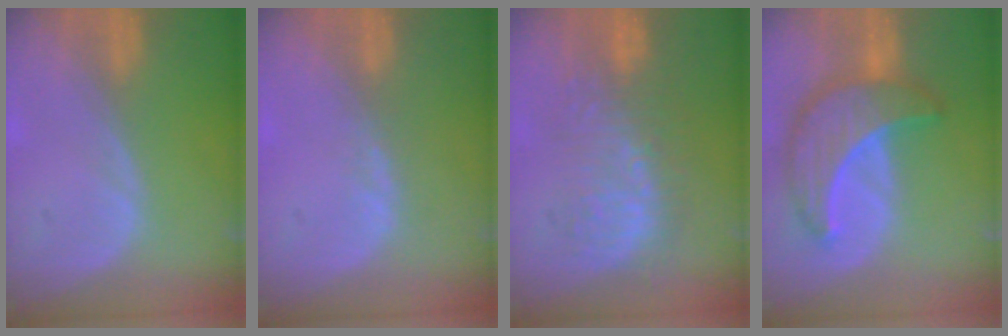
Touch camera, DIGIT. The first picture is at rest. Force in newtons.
{"total": 1.3, "press": 1.1, "slide": 0.7}
{"total": 8.9, "press": 8.6, "slide": 2.0}
{"total": 9.9, "press": 9.9, "slide": 0.8}